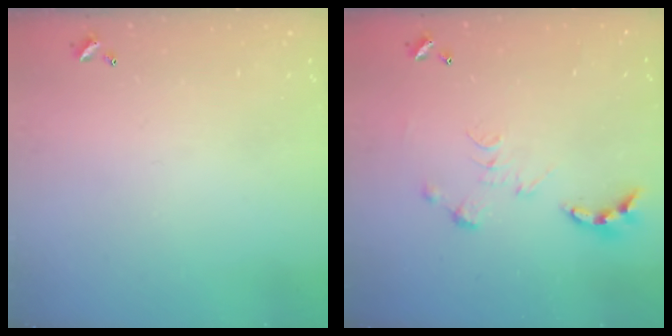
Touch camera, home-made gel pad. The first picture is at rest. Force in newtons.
{"total": 0.0}